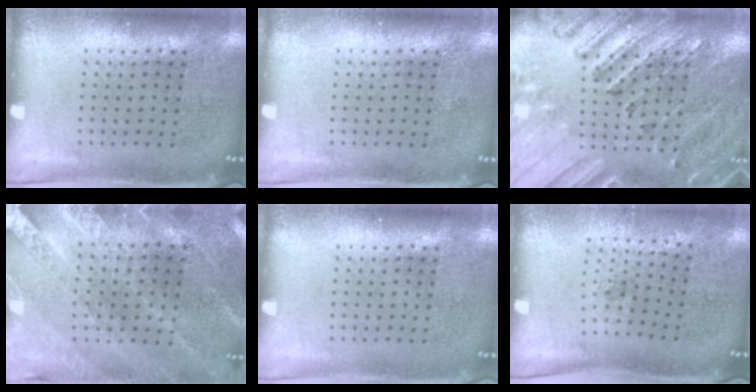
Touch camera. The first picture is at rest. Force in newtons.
{"total": 0.0}
{"total": 2.7, "press": 2.6, "slide": 0.8}
{"total": 1.3, "press": 1.3, "slide": 0.2}
{"total": 0.0}
{"total": 0.6, "press": 0.3, "slide": 0.5}